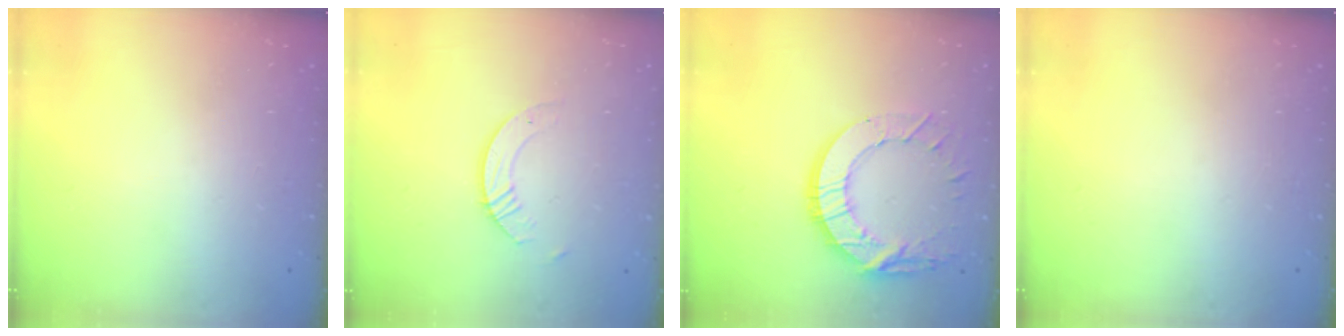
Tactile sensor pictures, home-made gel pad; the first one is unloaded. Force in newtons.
{"total": 3.8, "press": 3.7, "slide": 0.4}
{"total": 15.3, "press": 15.2, "slide": 1.3}
{"total": 0.0}